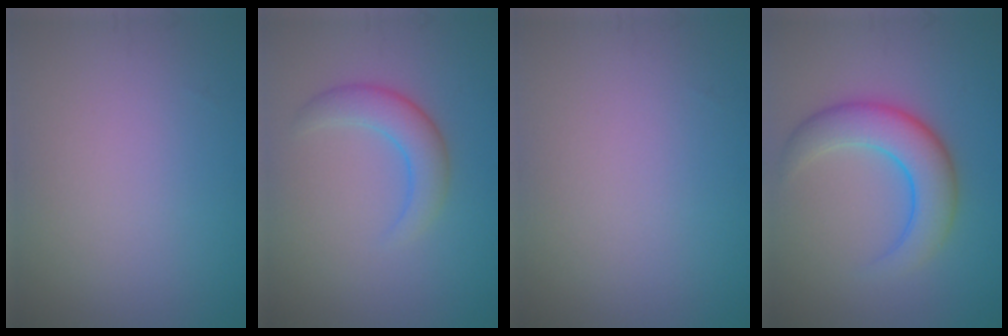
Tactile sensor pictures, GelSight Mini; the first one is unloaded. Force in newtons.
{"total": 3.3, "press": 3.3, "slide": 0.1}
{"total": 0.0}
{"total": 5.7, "press": 5.7, "slide": 0.1}